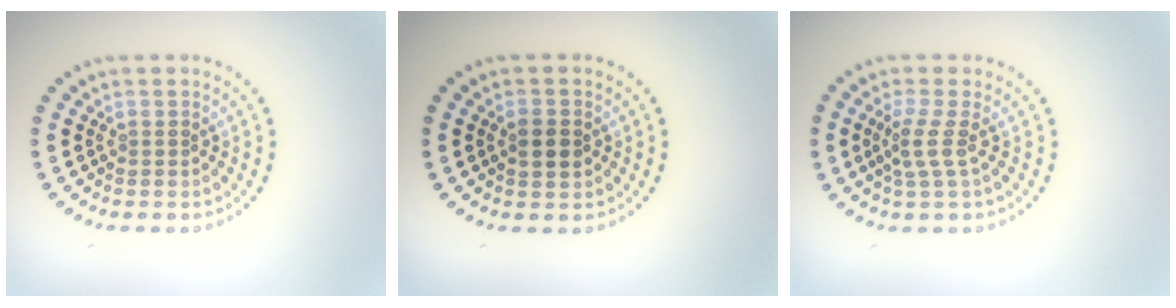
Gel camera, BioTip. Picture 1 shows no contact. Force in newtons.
{"total": 2.2, "press": 2.2, "slide": 0.2}
{"total": 2.1, "press": 1.5, "slide": 1.5}